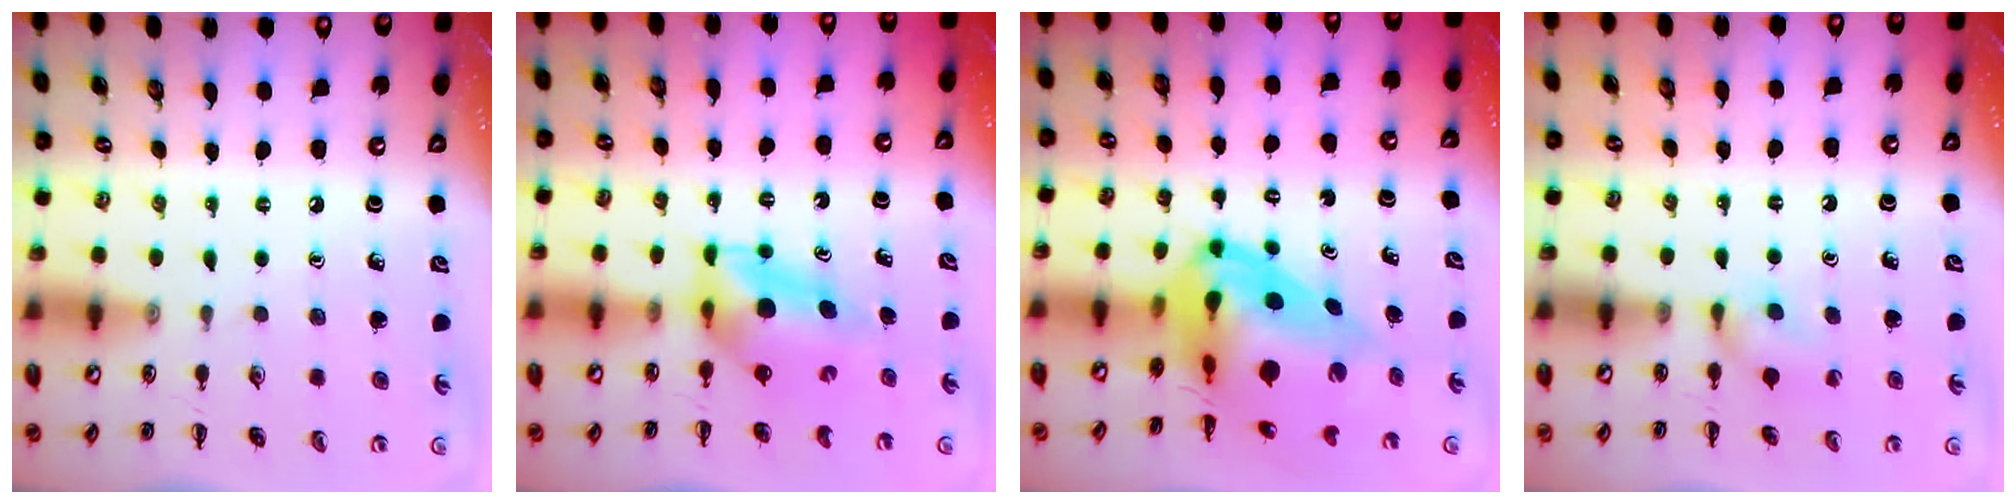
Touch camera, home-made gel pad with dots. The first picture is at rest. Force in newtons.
{"total": 5.7, "press": 5.6, "slide": 0.9}
{"total": 10.7, "press": 10.3, "slide": 2.9}
{"total": 5.2, "press": 4.9, "slide": 1.5}